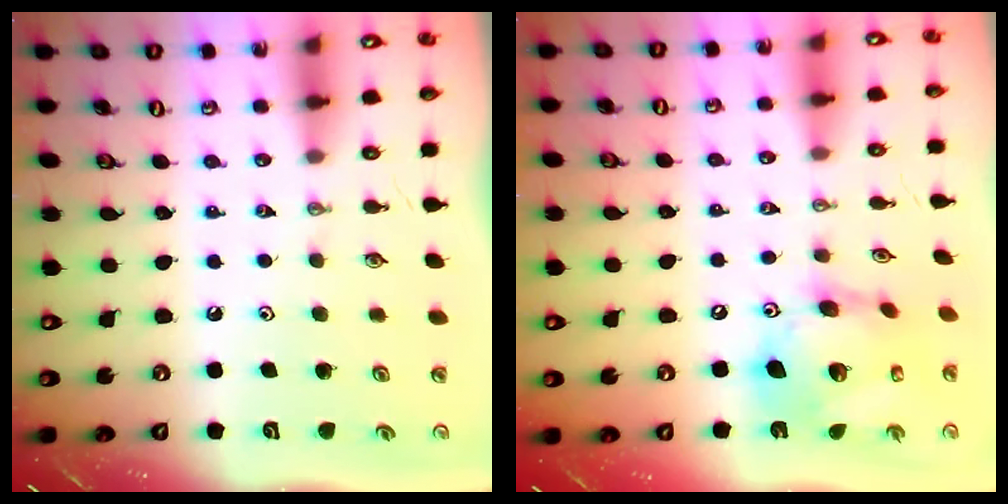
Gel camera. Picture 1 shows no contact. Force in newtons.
{"total": 17.1, "press": 17.0, "slide": 1.8}